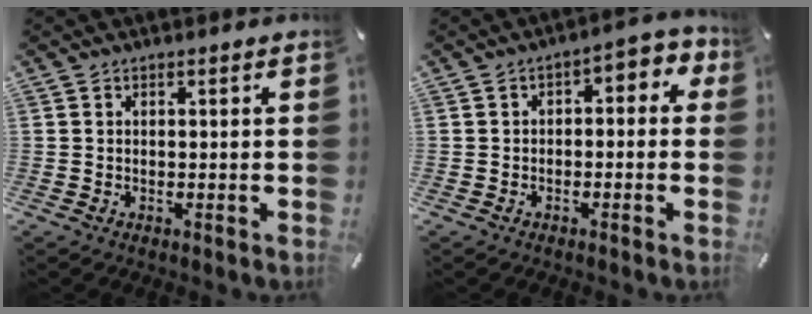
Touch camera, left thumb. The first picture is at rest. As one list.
[{"total": 4.1, "force": [-1.5, 2.4, 3.0], "torque": [-0.047, 0.017, -0.032]}]